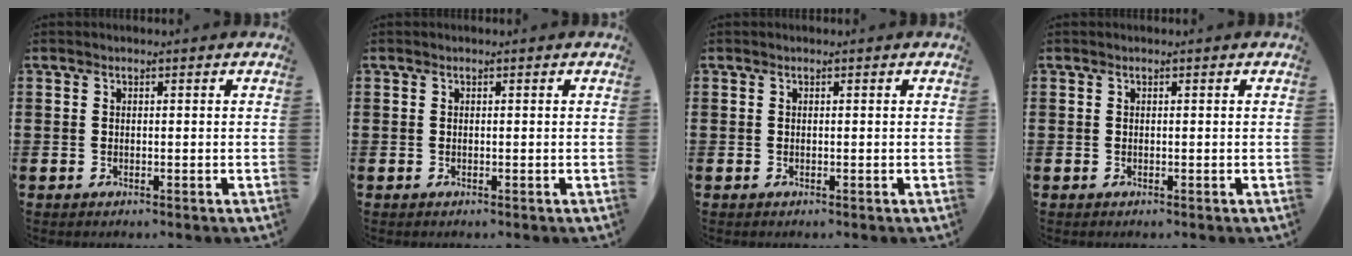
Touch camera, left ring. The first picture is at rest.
{"total": 0.0}
{"total": 0.0}
{"total": 0.0}